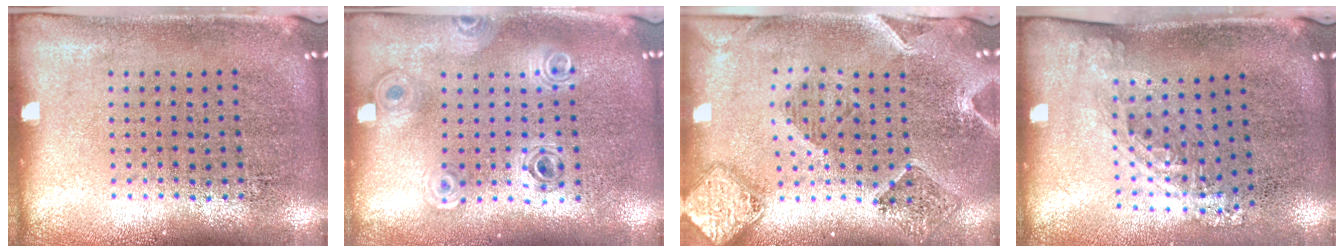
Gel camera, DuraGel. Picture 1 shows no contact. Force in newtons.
{"total": 0.8, "press": 0.8, "slide": 0.0}
{"total": 1.5, "press": 1.4, "slide": 0.3}
{"total": 1.4, "press": 1.0, "slide": 0.9}